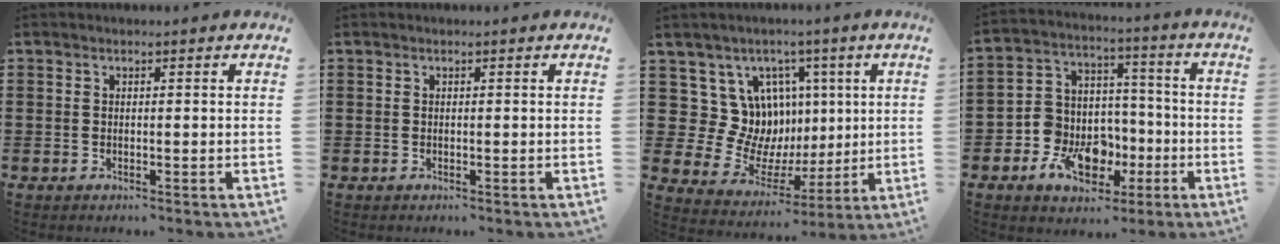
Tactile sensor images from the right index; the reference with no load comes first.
{"total": 0.0}
{"total": 11.1, "force": [3.4, 10.2, 2.4], "torque": [-0.067, -0.047, 0.075]}
{"total": 10.3, "force": [-4.2, 8.3, 4.4], "torque": [-0.111, 0.024, -0.070]}